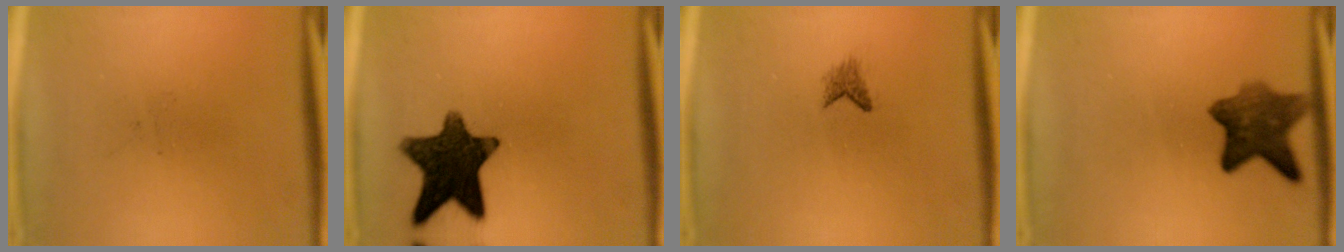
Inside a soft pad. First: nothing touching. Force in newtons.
{"total": 13.3}
{"total": 1.2}
{"total": 7.4}